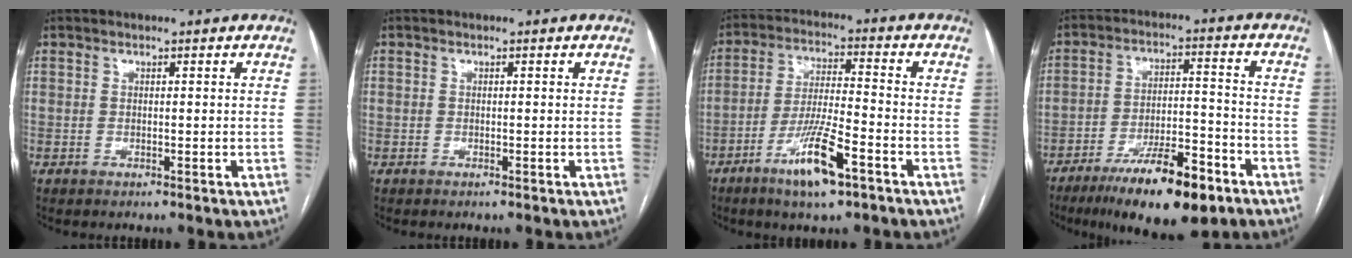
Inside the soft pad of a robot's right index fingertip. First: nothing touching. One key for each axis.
{"total": 0.6, "fx": -0.1, "fy": 0.6, "fz": -0.1, "tx": 0.004, "ty": 0.007, "tz": -0.004}
{"total": 10.4, "fx": -5.9, "fy": 1.3, "fz": 8.4, "tx": -0.165, "ty": -0.012, "tz": -0.104}
{"total": 14.7, "fx": -9.5, "fy": 3.5, "fz": 10.7, "tx": -0.170, "ty": -0.006, "tz": -0.151}